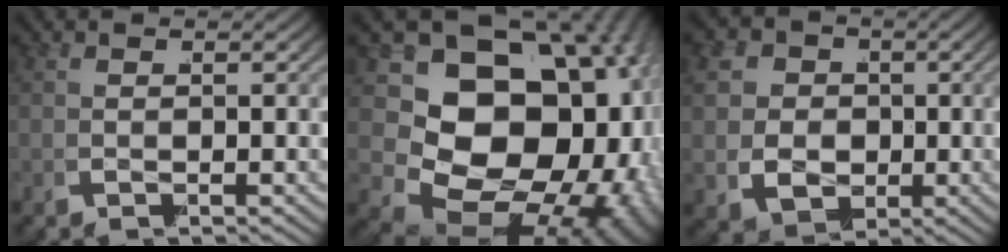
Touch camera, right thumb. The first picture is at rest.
{"total": 30.2, "force": [-1.7, 21.8, 20.8], "torque": [-0.382, -0.048, -0.014]}
{"total": 11.2, "force": [0.3, 9.4, 6.0], "torque": [-0.126, -0.034, 0.013]}